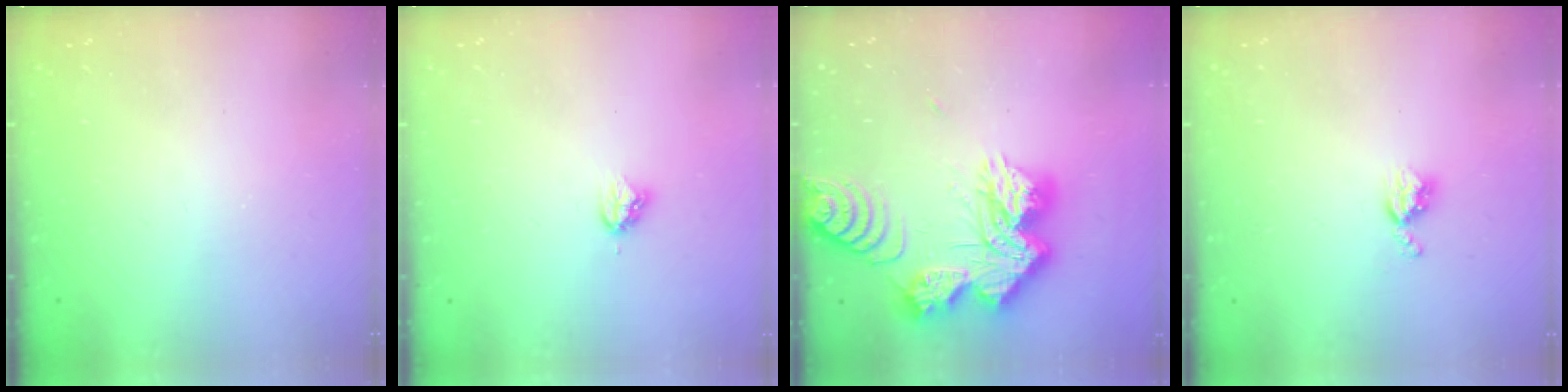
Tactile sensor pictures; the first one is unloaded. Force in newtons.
{"total": 3.8, "press": 3.8, "slide": 0.3}
{"total": 22.4, "press": 22.3, "slide": 1.9}
{"total": 5.1, "press": 5.1, "slide": 0.7}